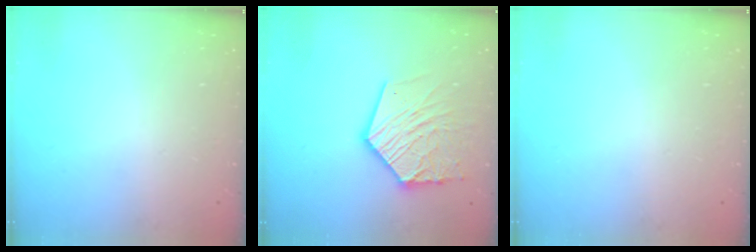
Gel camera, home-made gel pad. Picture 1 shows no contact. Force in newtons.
{"total": 17.6, "press": 17.5, "slide": 1.7}
{"total": 0.0}